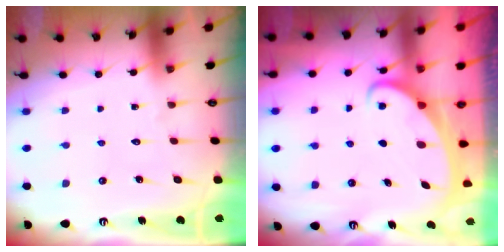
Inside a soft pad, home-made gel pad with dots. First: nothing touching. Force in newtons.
{"total": 2.1, "press": 2.1, "slide": 0.3}